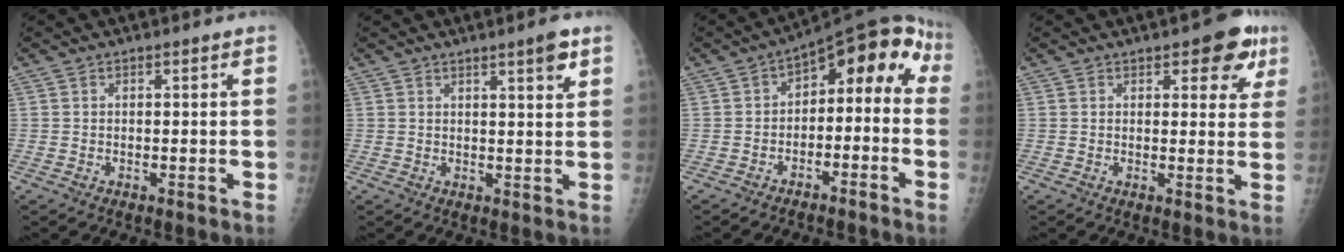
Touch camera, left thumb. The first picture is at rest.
{"total": 4.0, "force": [2.4, 0.5, 3.1], "torque": [-0.040, -0.015, 0.034]}
{"total": 11.4, "force": [-2.4, 7.0, 8.7], "torque": [-0.077, 0.075, -0.042]}
{"total": 7.3, "force": [3.8, 3.4, 5.2], "torque": [-0.026, -0.010, 0.037]}